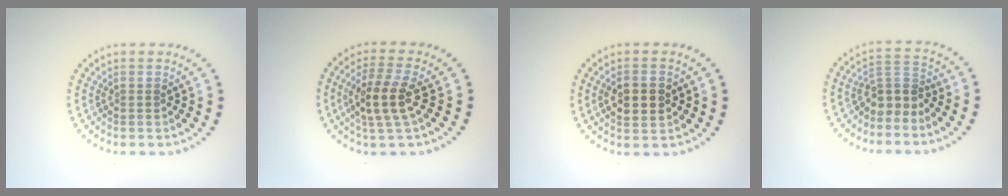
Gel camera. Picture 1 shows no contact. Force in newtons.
{"total": 3.7, "press": 3.4, "slide": 1.5}
{"total": 3.8, "press": 3.8, "slide": 0.3}
{"total": 2.9, "press": 2.1, "slide": 2.0}